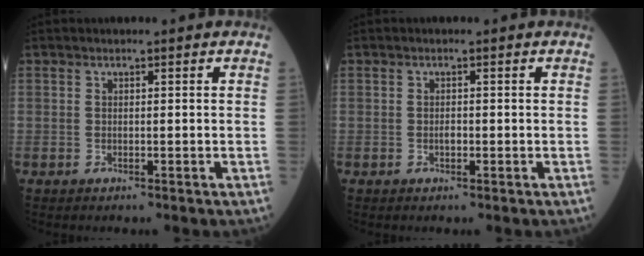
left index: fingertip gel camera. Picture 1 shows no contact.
{"total": 0.8, "force": [-0.2, 0.4, 0.7], "torque": [-0.014, 0.001, -0.004]}